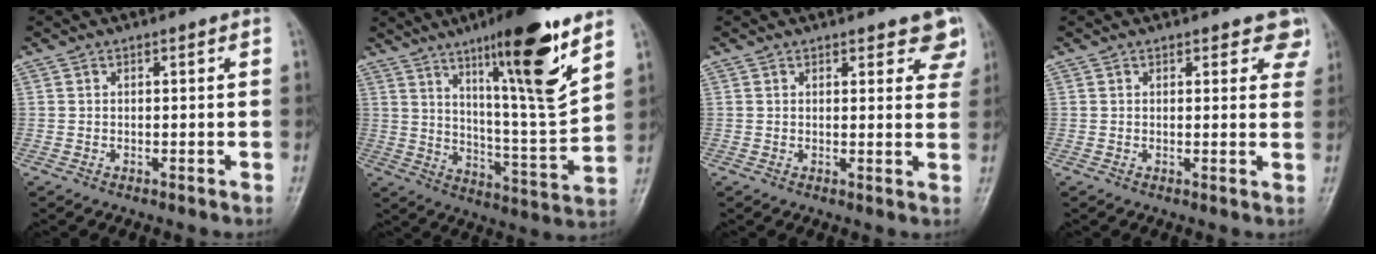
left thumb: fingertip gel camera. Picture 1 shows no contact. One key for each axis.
{"total": 18.9, "fx": 11.1, "fy": 2.3, "fz": 15.1, "tx": -0.215, "ty": -0.067, "tz": 0.181}
{"total": 5.9, "fx": 4.3, "fy": 2.6, "fz": 3.1, "tx": 0.004, "ty": -0.019, "tz": 0.040}
{"total": 4.7, "fx": 3.6, "fy": 2.4, "fz": 1.7, "tx": 0.021, "ty": -0.016, "tz": 0.028}